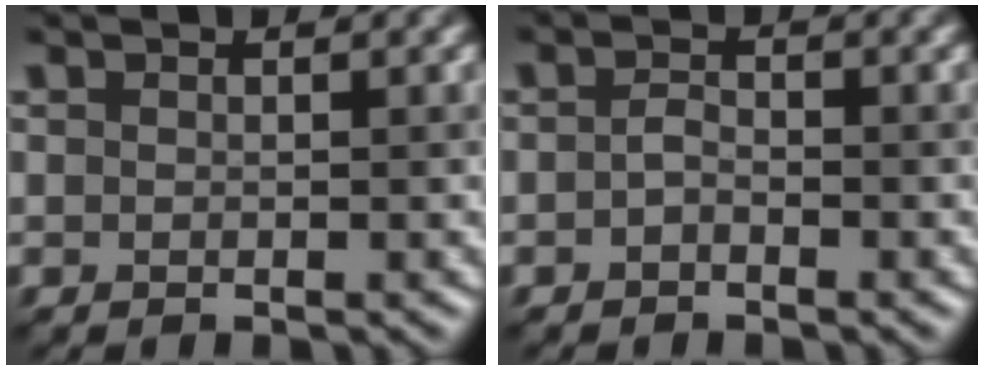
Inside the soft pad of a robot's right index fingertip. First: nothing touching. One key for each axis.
{"total": 1.1, "fx": -0.5, "fy": 0.6, "fz": 0.8, "tx": -0.017, "ty": 0.003, "tz": -0.013}